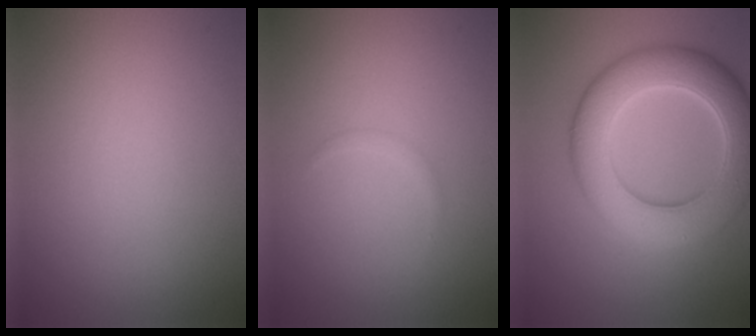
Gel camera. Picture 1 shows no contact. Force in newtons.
{"total": 0.5, "press": 0.5, "slide": 0.0}
{"total": 8.7, "press": 8.7, "slide": 0.3}